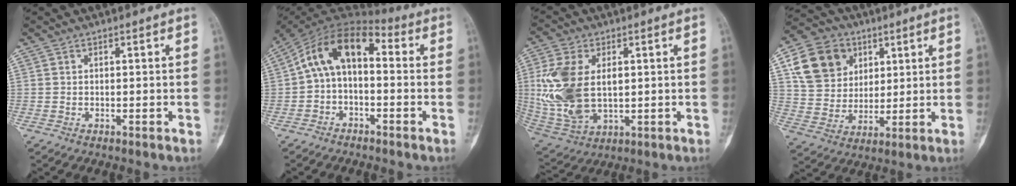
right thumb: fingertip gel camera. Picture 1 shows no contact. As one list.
[{"total": 11.4, "force": [0.3, 6.7, 9.3], "torque": [-0.149, 0.050, -0.010]}, {"total": 16.2, "force": [1.4, 9.9, 12.8], "torque": [-0.268, -0.008, 0.040]}, {"total": 14.5, "force": [5.7, 11.9, 6.0], "torque": [-0.084, -0.004, 0.104]}]